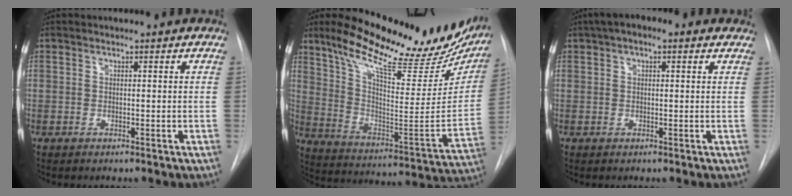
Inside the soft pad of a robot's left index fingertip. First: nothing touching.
{"total": 28.1, "force": [22.4, 8.0, 14.9], "torque": [-0.232, -0.018, 0.317]}
{"total": 5.2, "force": [2.9, 2.1, 3.7], "torque": [-0.064, 0.032, 0.038]}